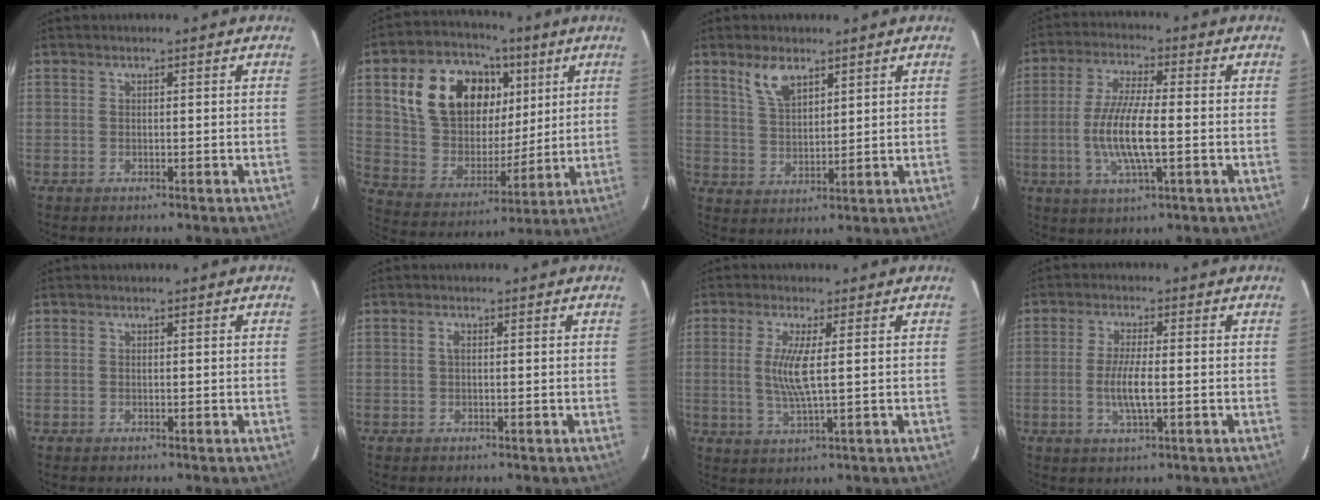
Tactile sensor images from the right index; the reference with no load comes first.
{"total": 20.9, "force": [8.2, 14.1, 13.1], "torque": [-0.266, 0.046, 0.163]}
{"total": 6.0, "force": [3.9, 2.6, 3.7], "torque": [-0.069, 0.005, 0.081]}
{"total": 10.5, "force": [-1.8, 2.2, 10.1], "torque": [-0.201, -0.007, -0.035]}
{"total": 0.0}
{"total": 0.8, "force": [0.1, 0.3, 0.8], "torque": [-0.016, 0.003, 0.000]}
{"total": 5.8, "force": [0.7, 0.2, 5.7], "torque": [-0.120, -0.010, 0.012]}
{"total": 5.5, "force": [-1.0, 0.9, 5.3], "torque": [-0.101, -0.008, -0.018]}